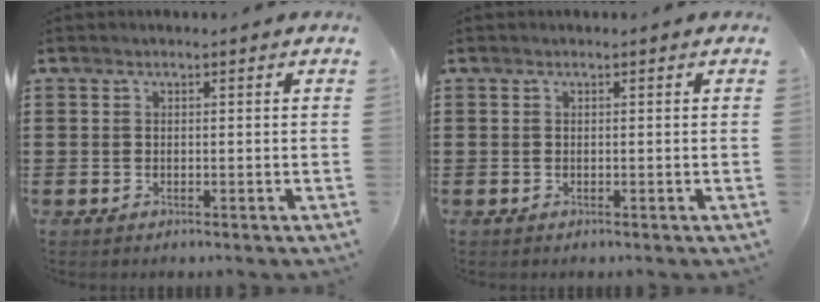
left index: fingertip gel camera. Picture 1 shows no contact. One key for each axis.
{"total": 0.0}